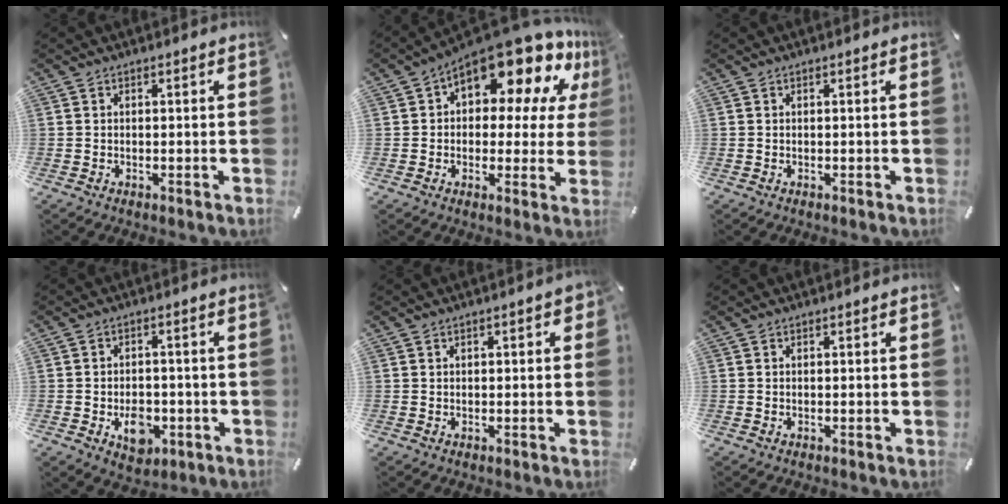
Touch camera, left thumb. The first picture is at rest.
{"total": 16.8, "force": [10.5, 7.9, 10.6], "torque": [-0.161, -0.079, 0.178]}
{"total": 0.0}
{"total": 7.1, "force": [-2.3, 5.3, 4.2], "torque": [-0.054, 0.010, -0.034]}
{"total": 1.6, "force": [0.3, 0.7, 1.4], "torque": [-0.026, 0.005, 0.003]}
{"total": 0.0}